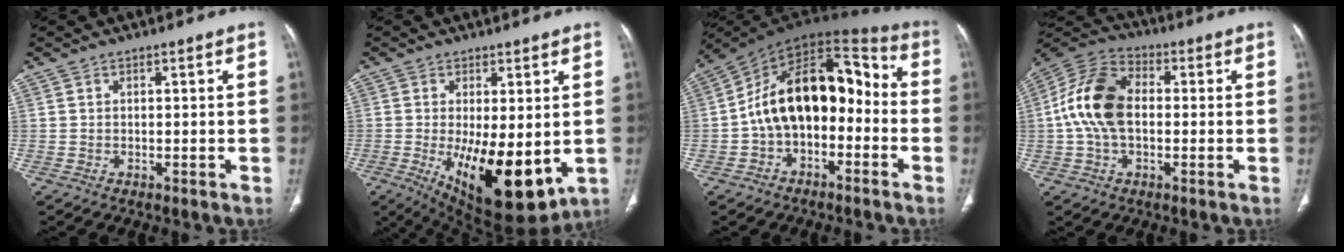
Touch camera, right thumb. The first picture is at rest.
{"total": 16.3, "force": [-3.0, 6.5, 14.6], "torque": [-0.225, -0.034, -0.023]}
{"total": 18.1, "force": [-2.6, 11.3, 13.9], "torque": [-0.192, 0.076, -0.052]}
{"total": 13.7, "force": [0.1, 8.7, 10.5], "torque": [-0.206, 0.031, -0.008]}